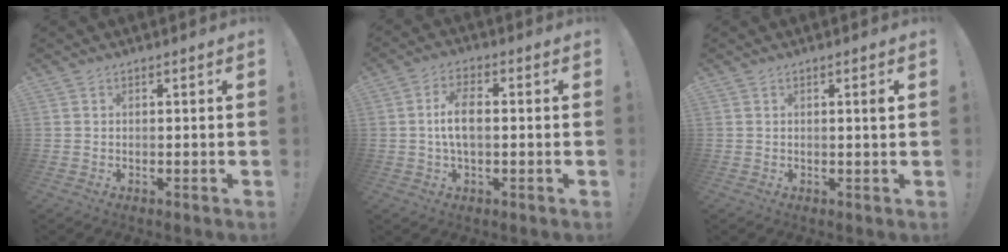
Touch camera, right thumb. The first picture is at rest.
{"total": 7.6, "force": [-0.1, 3.6, 6.7], "torque": [-0.115, 0.001, -0.004]}
{"total": 1.5, "force": [0.4, -0.3, 1.4], "torque": [-0.016, -0.005, 0.002]}